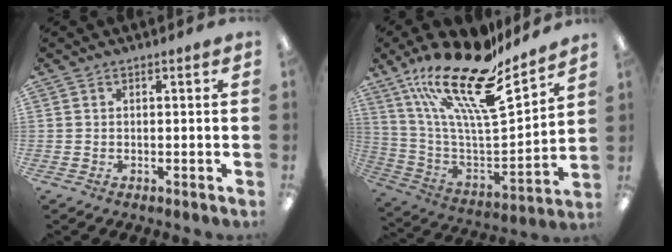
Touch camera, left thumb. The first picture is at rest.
{"total": 23.8, "force": [17.6, 6.8, 14.4], "torque": [-0.255, -0.127, 0.300]}